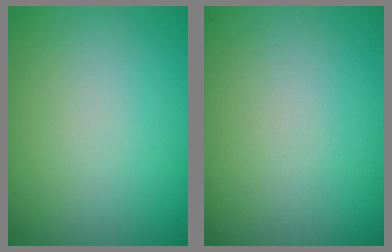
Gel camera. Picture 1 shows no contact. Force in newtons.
{"total": 0.0}